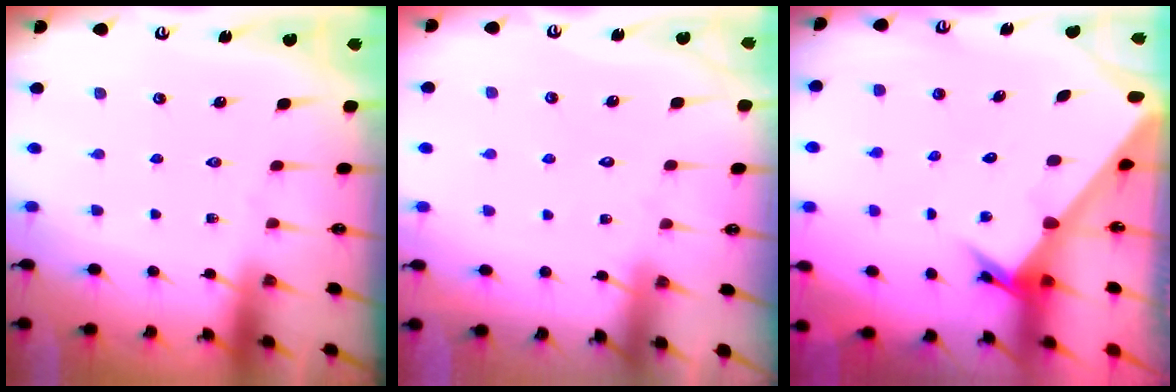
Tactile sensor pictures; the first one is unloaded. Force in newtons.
{"total": 4.8, "press": 4.8, "slide": 0.5}
{"total": 4.1, "press": 4.1, "slide": 0.3}